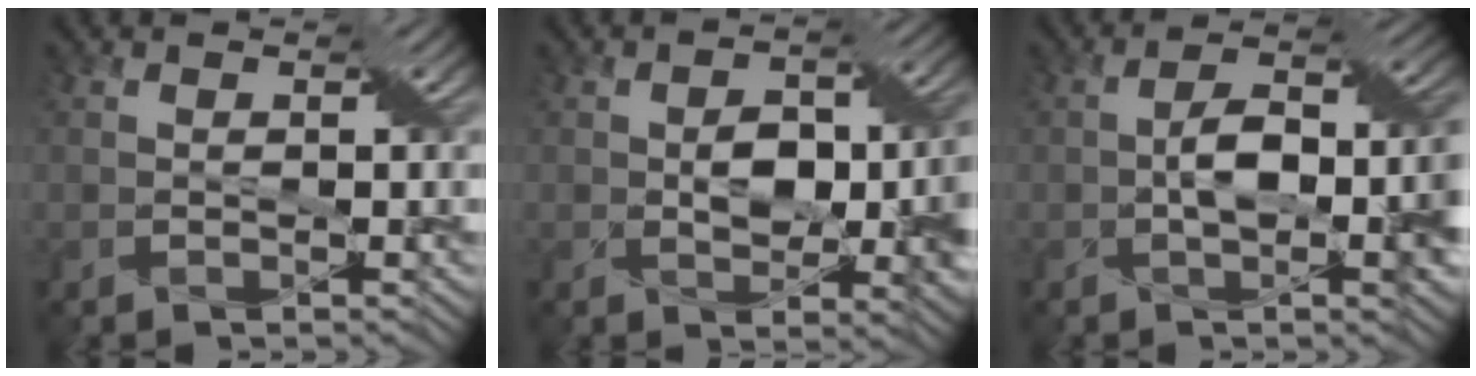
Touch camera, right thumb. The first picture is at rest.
{"total": 8.2, "force": [-0.4, 4.8, 6.7], "torque": [-0.104, -0.008, -0.002]}
{"total": 9.2, "force": [-1.0, 4.1, 8.2], "torque": [-0.138, 0.006, -0.019]}